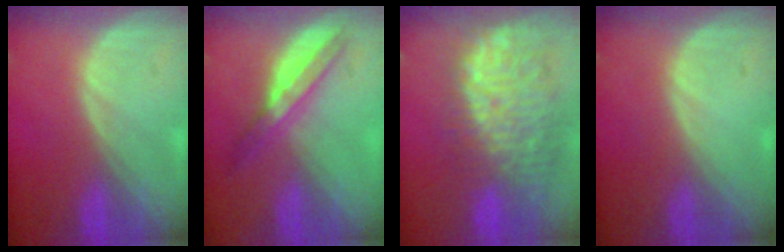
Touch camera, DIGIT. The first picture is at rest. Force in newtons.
{"total": 5.0, "press": 4.8, "slide": 1.4}
{"total": 13.1, "press": 11.2, "slide": 6.8}
{"total": 0.0}